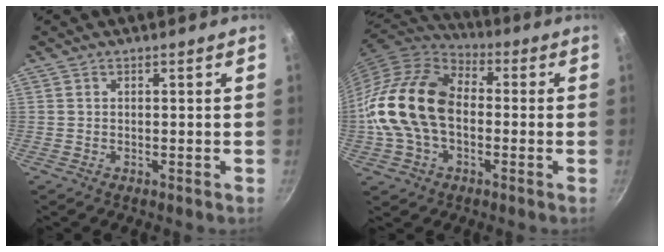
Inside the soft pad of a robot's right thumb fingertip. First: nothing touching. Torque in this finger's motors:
{"motor_torque": [0.27, 2.51, 1.42, -1.35, 0.51]}